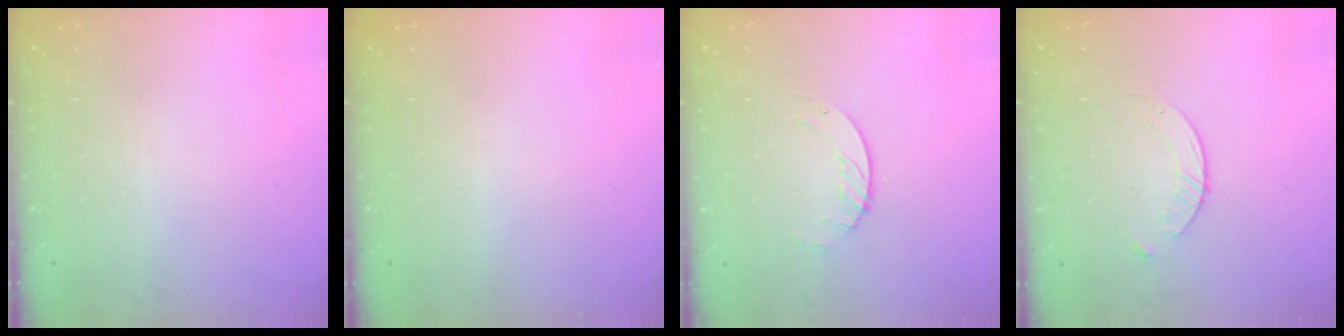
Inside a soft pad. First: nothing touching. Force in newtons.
{"total": 0.0}
{"total": 1.6, "press": 1.6, "slide": 0.2}
{"total": 3.9, "press": 3.9, "slide": 0.4}